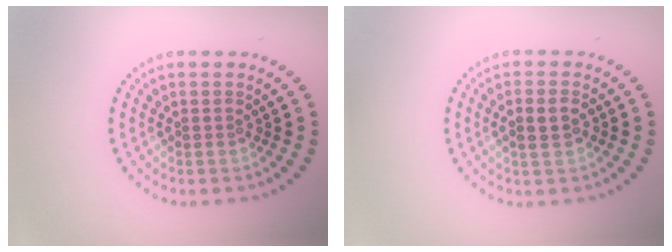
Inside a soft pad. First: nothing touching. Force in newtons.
{"total": 2.3, "press": 2.2, "slide": 0.4}